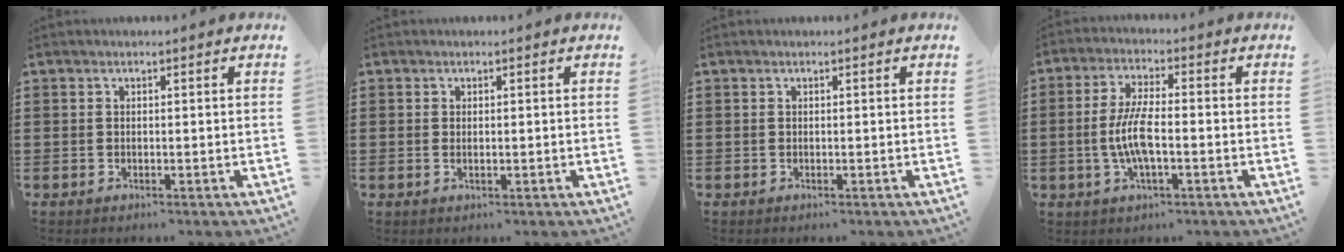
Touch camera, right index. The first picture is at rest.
{"total": 1.0, "force": [0.1, 0.4, 0.9], "torque": [-0.020, 0.003, 0.000]}
{"total": 0.0}
{"total": 6.8, "force": [-1.2, 2.1, 6.3], "torque": [-0.146, -0.005, -0.033]}